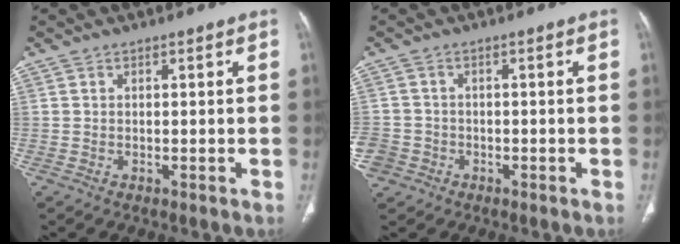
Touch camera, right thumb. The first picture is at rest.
{"total": 6.2, "force": [-2.6, 5.4, 1.5], "torque": [-0.045, 0.020, -0.043]}